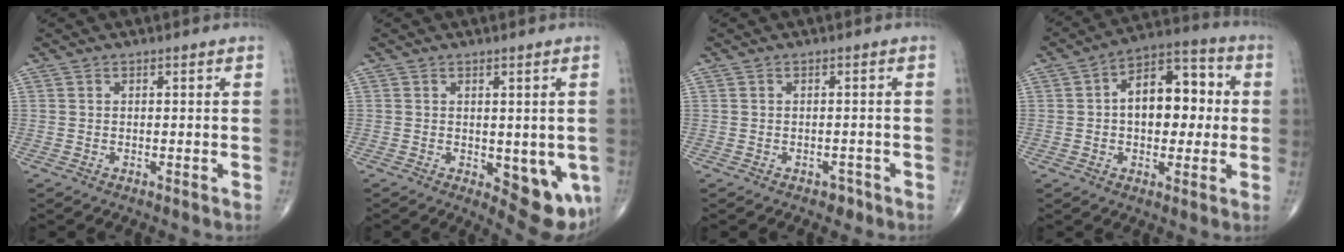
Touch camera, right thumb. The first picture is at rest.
{"total": 9.5, "force": [-2.3, 4.4, 8.1], "torque": [-0.072, -0.016, -0.018]}
{"total": 1.5, "force": [-1.0, 1.0, 0.5], "torque": [0.000, 0.005, -0.013]}
{"total": 13.8, "force": [1.1, 8.3, 10.9], "torque": [-0.121, 0.026, 0.007]}